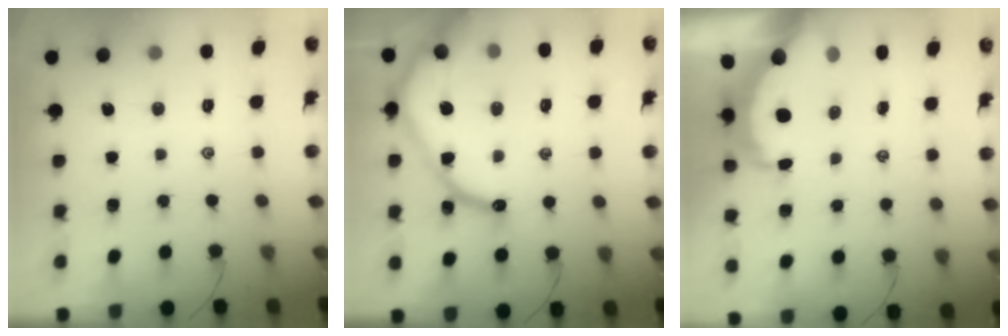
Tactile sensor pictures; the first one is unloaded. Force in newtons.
{"total": 13.1, "press": 13.1, "slide": 1.1}
{"total": 8.5, "press": 8.4, "slide": 0.6}